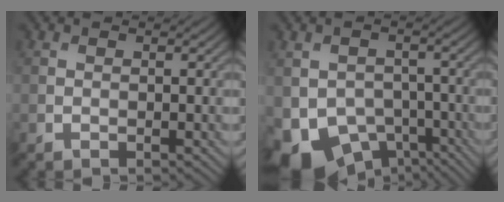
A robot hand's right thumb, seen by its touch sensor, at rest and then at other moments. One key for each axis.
{"total": 9.7, "fx": -4.9, "fy": 6.9, "fz": 4.8, "tx": -0.097, "ty": -0.030, "tz": -0.082}